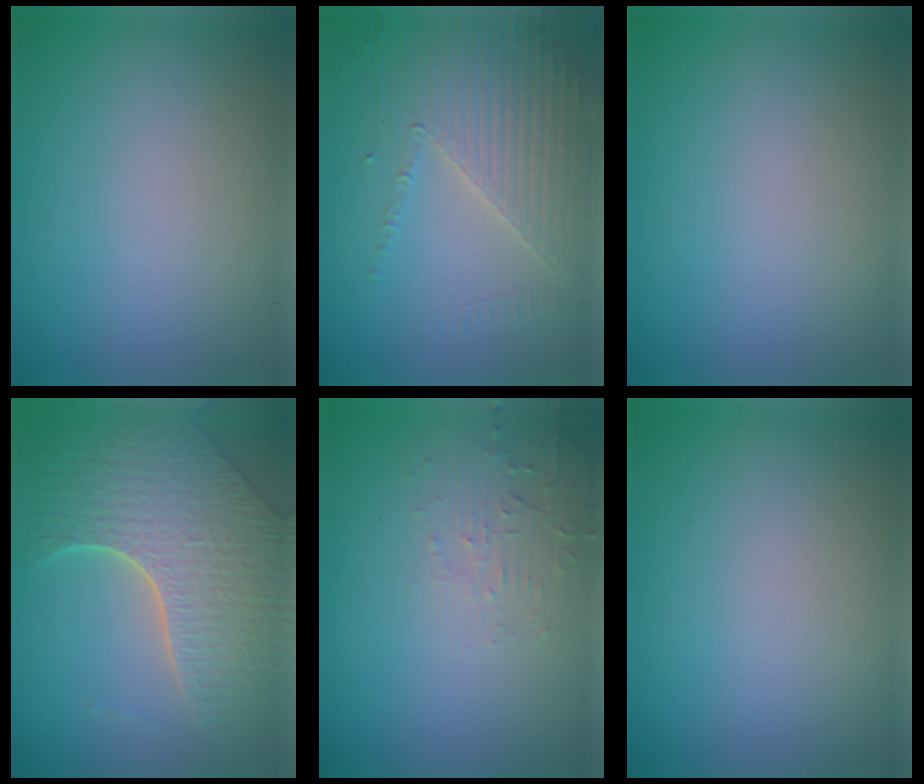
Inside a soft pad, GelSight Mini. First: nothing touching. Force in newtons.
{"total": 4.0, "press": 3.7, "slide": 1.5}
{"total": 0.0}
{"total": 7.6, "press": 5.5, "slide": 5.2}
{"total": 1.9, "press": 1.9, "slide": 0.3}
{"total": 0.0}